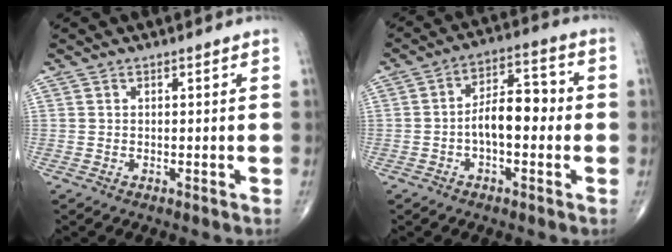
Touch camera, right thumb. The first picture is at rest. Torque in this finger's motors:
{"motor_torque": [1.37, 1.44, 1.17, -0.11, 0.13]}